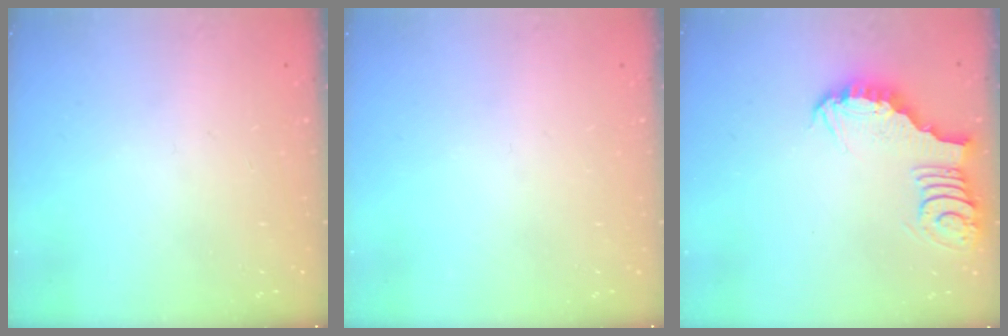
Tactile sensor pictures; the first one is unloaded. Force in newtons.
{"total": 0.0}
{"total": 4.0, "press": 4.0, "slide": 0.4}